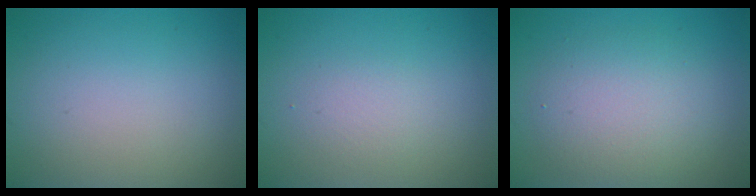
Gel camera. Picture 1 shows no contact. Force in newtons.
{"total": 1.4, "press": 1.4, "slide": 0.0}
{"total": 4.4, "press": 4.4, "slide": 0.2}